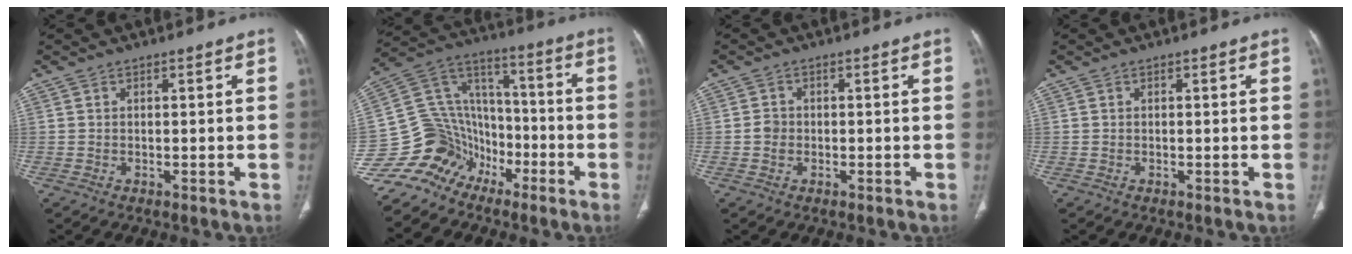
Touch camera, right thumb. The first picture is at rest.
{"total": 14.0, "force": [-9.4, 10.1, 2.4], "torque": [-0.018, 0.109, -0.182]}
{"total": 1.8, "force": [-0.4, 1.6, 0.9], "torque": [-0.011, 0.005, -0.010]}
{"total": 0.0}